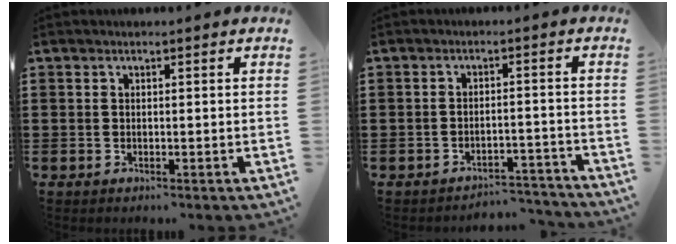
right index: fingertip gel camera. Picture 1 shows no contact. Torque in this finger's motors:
{"motor_torque": [-2.14, 0.00, -1.05, -0.21]}